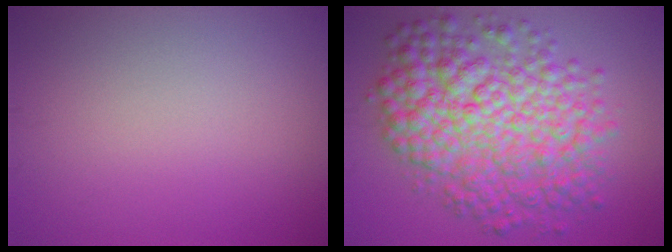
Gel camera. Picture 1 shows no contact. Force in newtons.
{"total": 9.9, "press": 9.9, "slide": 0.1}